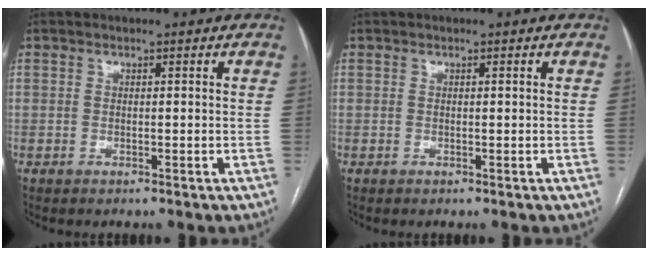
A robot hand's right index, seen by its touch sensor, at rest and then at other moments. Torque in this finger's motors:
{"motor_torque": [0.09, 0.04, 0.04, 0.01]}